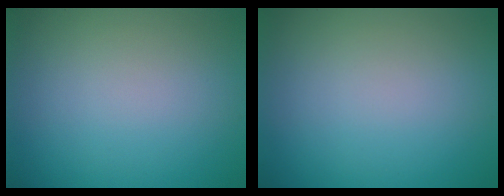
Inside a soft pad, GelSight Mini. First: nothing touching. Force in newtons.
{"total": 0.0}